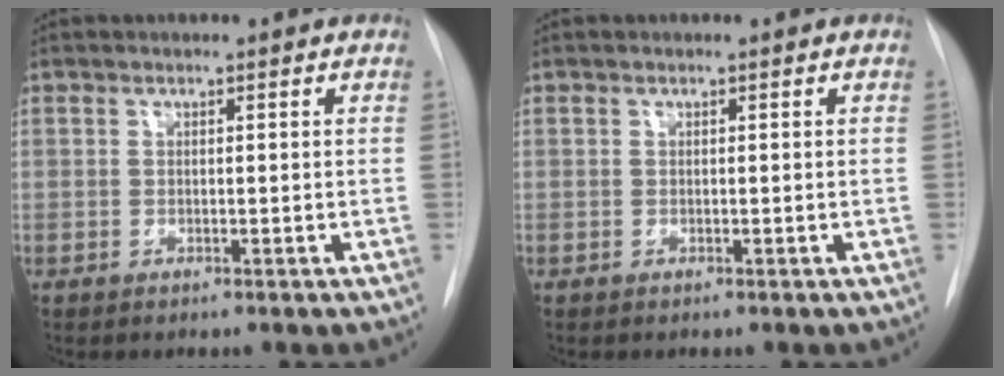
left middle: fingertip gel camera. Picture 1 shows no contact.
{"total": 0.0}